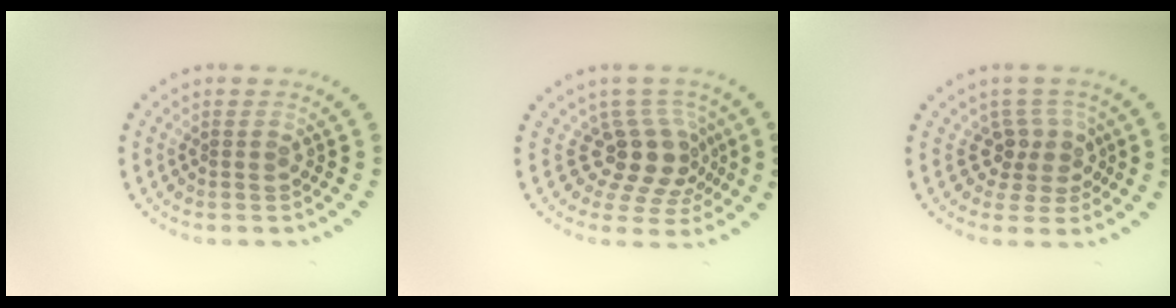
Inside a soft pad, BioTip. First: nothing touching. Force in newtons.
{"total": 4.2, "press": 3.0, "slide": 2.9}
{"total": 2.8, "press": 2.1, "slide": 1.8}